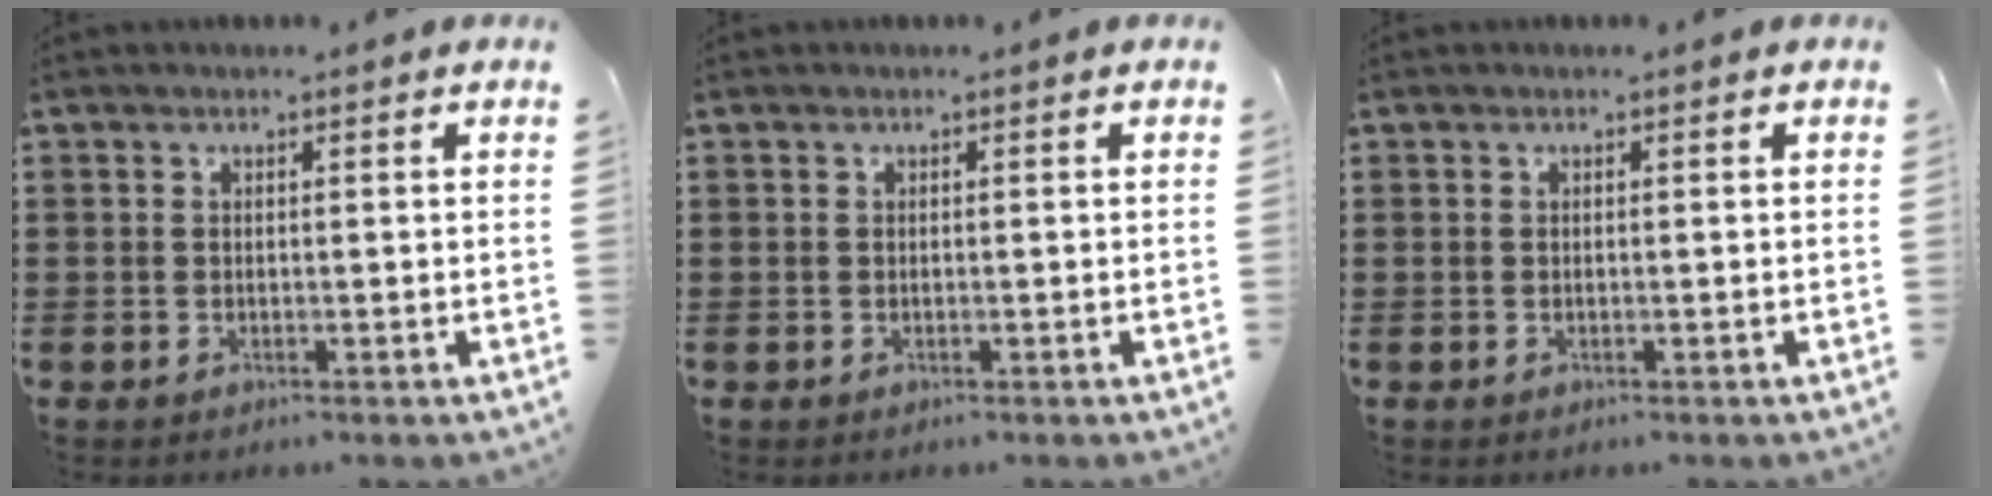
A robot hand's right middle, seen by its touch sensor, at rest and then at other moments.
{"total": 0.0}
{"total": 0.0}